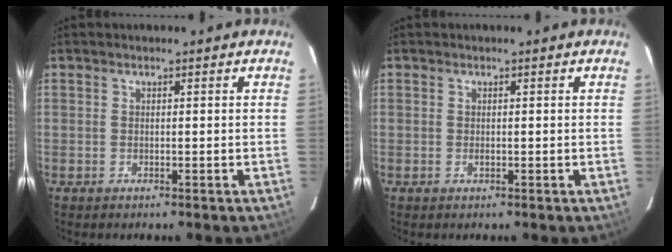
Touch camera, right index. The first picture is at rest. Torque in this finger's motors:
{"motor_torque": [-0.01, 0.00, 0.04, 0.00]}